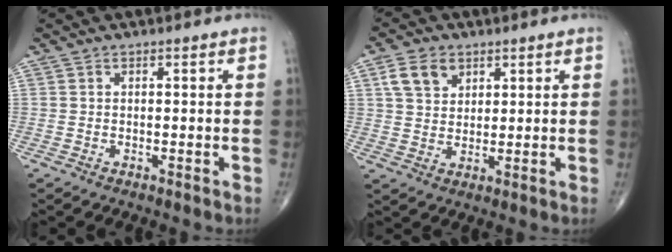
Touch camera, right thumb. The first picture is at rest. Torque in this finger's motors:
{"motor_torque": [-0.49, 0.53, 0.63, 0.35, 0.02]}